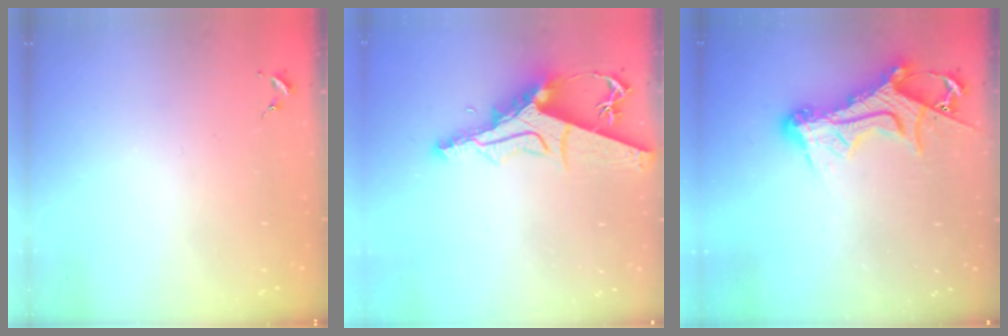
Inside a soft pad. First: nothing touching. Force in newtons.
{"total": 13.2, "press": 13.1, "slide": 1.4}
{"total": 13.4, "press": 13.4, "slide": 1.3}